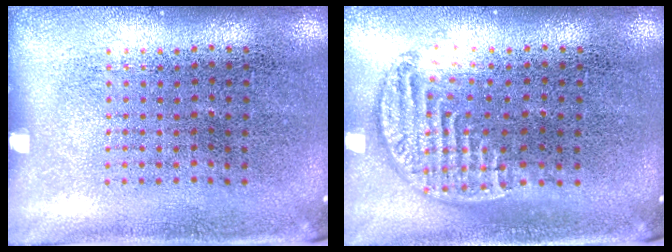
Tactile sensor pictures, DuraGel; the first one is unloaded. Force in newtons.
{"total": 1.2, "press": 1.0, "slide": 0.6}